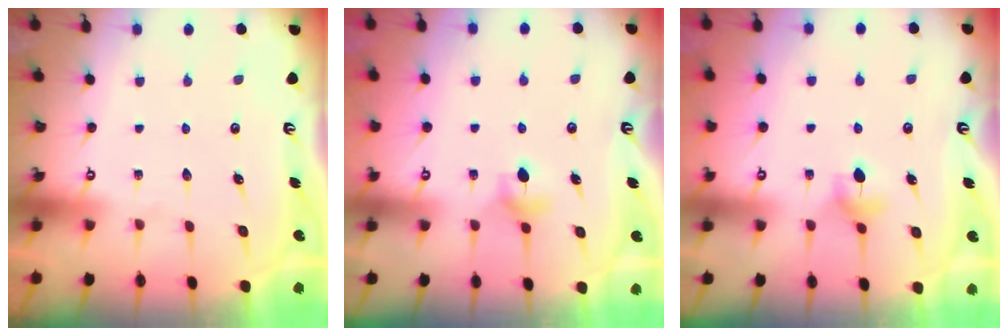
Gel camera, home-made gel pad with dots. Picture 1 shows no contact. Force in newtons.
{"total": 5.6, "press": 5.6, "slide": 0.5}
{"total": 5.3, "press": 5.2, "slide": 0.8}